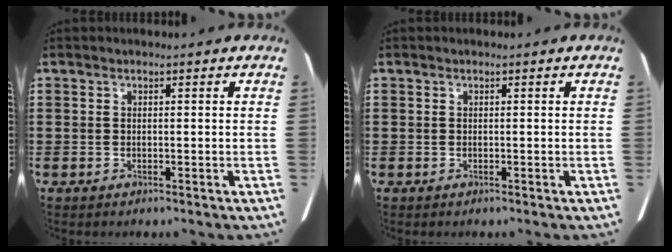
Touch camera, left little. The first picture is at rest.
{"total": 0.0}